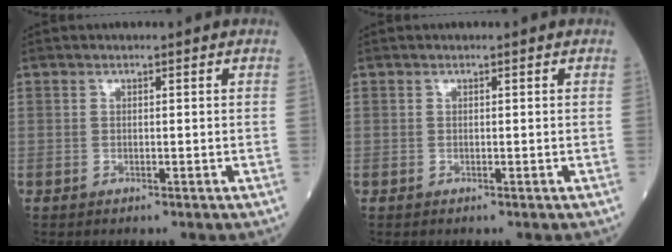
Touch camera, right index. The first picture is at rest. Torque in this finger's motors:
{"motor_torque": [0.00, 0.00, 0.00, 0.00]}